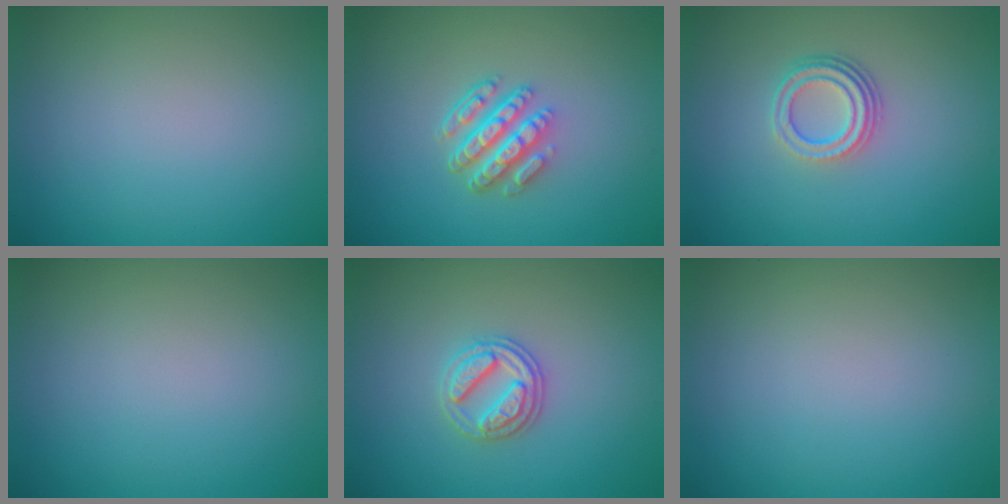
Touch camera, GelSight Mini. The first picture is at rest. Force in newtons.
{"total": 4.8, "press": 3.5, "slide": 3.3}
{"total": 3.5, "press": 2.5, "slide": 2.4}
{"total": 0.0}
{"total": 2.9, "press": 2.8, "slide": 0.9}
{"total": 0.0}